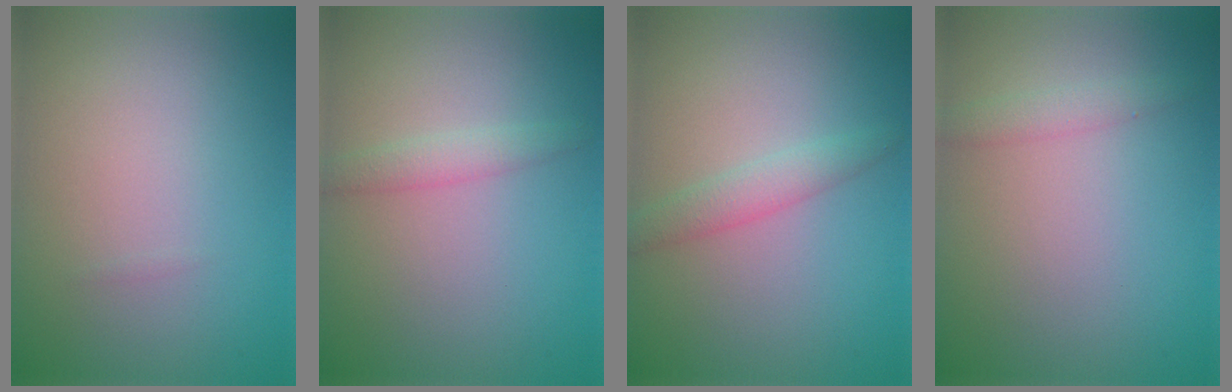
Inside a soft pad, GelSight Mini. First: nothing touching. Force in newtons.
{"total": 1.5, "press": 1.5, "slide": 0.1}
{"total": 2.1, "press": 2.1, "slide": 0.1}
{"total": 1.4, "press": 1.4, "slide": 0.1}